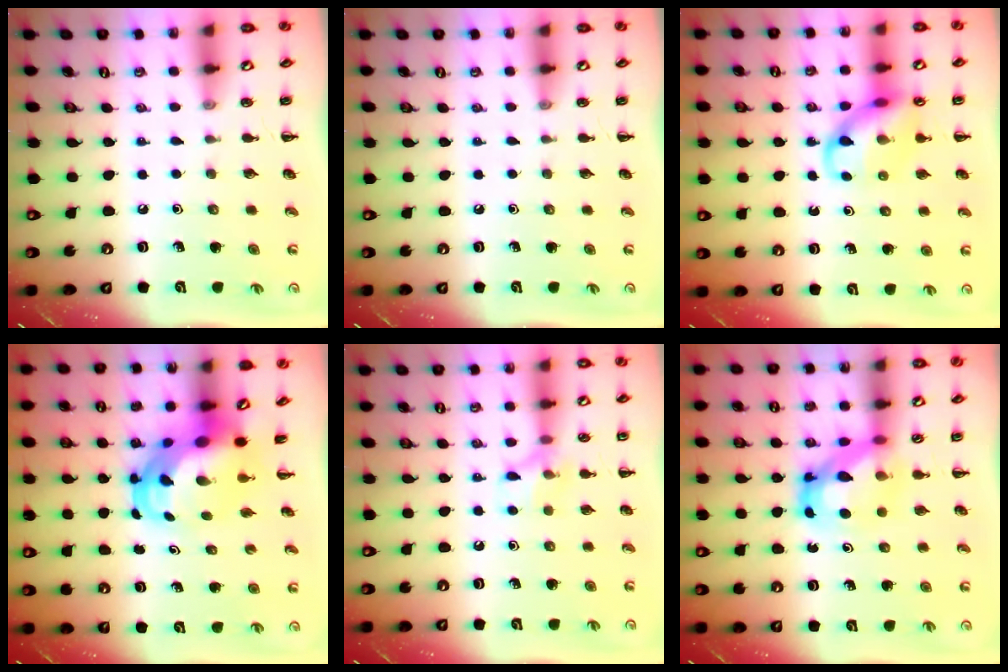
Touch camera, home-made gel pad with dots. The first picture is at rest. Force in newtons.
{"total": 0.0}
{"total": 12.7, "press": 12.5, "slide": 1.8}
{"total": 7.2, "press": 6.9, "slide": 1.9}
{"total": 8.4, "press": 8.3, "slide": 1.4}
{"total": 7.0, "press": 6.9, "slide": 1.3}